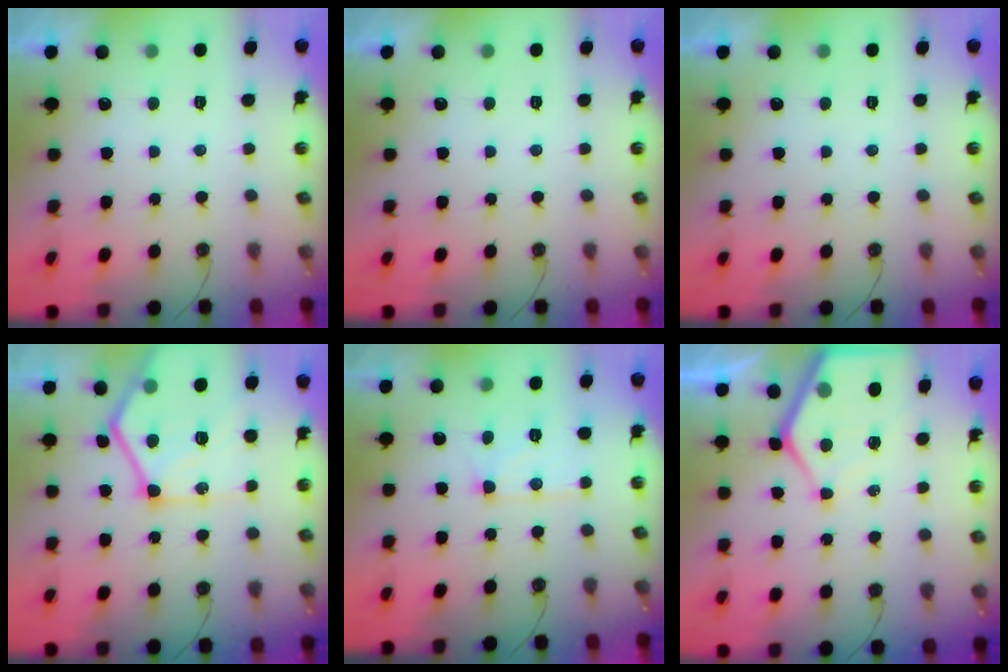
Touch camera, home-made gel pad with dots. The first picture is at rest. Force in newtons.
{"total": 0.0}
{"total": 0.0}
{"total": 21.5, "press": 21.4, "slide": 2.4}
{"total": 9.0, "press": 9.0, "slide": 0.5}
{"total": 9.2, "press": 9.2, "slide": 0.9}